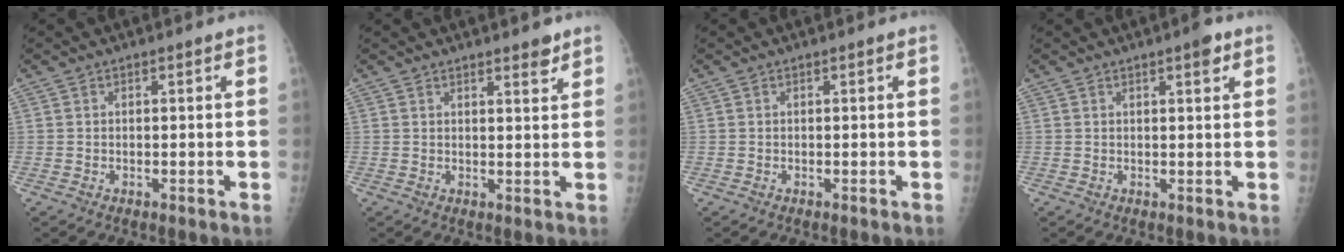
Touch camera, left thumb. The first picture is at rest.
{"total": 2.7, "force": [2.2, 0.7, 1.4], "torque": [-0.012, -0.016, 0.030]}
{"total": 0.0}
{"total": 2.6, "force": [1.5, 0.7, 2.0], "torque": [-0.023, -0.005, 0.018]}